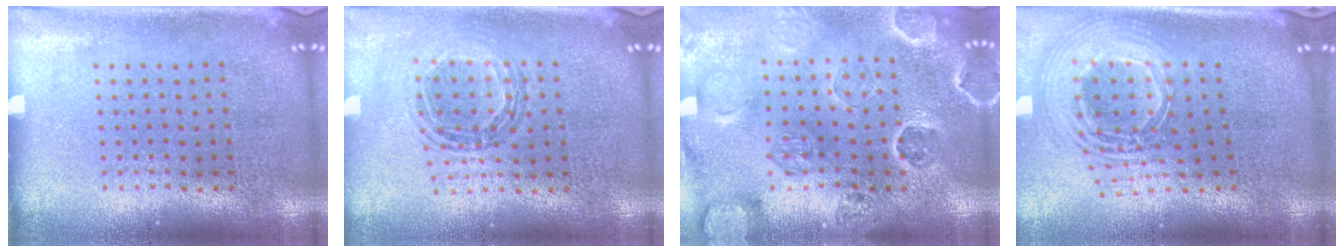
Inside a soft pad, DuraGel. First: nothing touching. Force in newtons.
{"total": 0.9, "press": 0.9, "slide": 0.1}
{"total": 2.6, "press": 2.5, "slide": 0.8}
{"total": 2.8, "press": 1.9, "slide": 2.0}